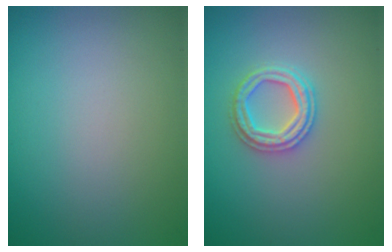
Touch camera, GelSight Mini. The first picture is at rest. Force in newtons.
{"total": 2.7, "press": 2.6, "slide": 0.7}